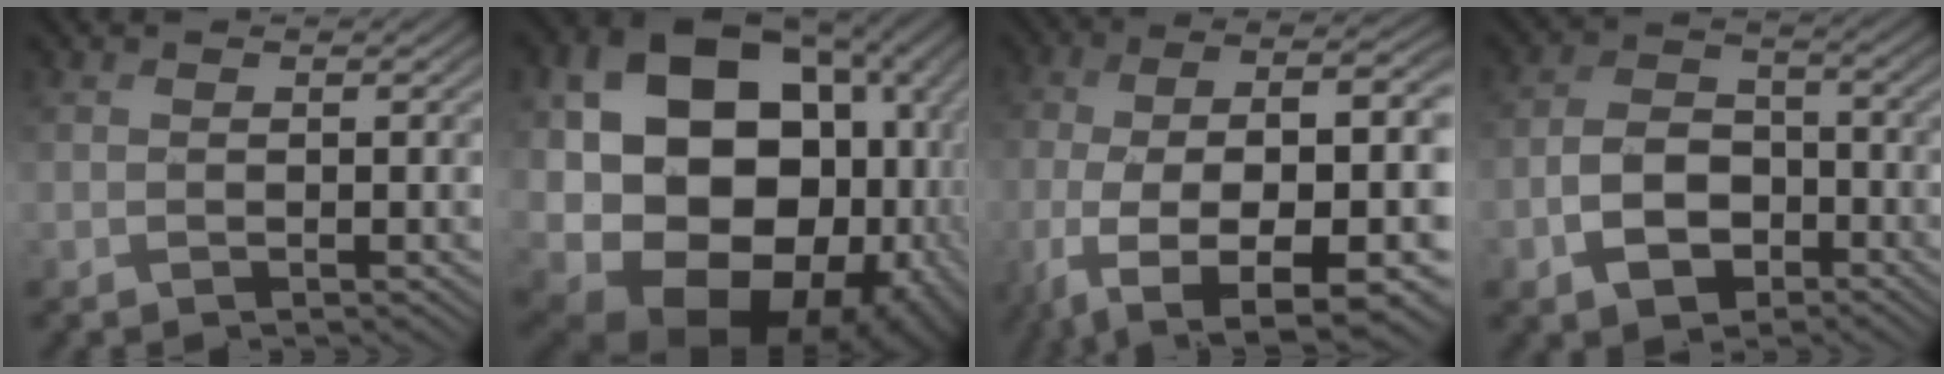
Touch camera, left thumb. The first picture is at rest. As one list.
[{"total": 24.4, "force": [-0.6, 19.1, 15.2], "torque": [-0.300, -0.036, 0.000]}, {"total": 15.7, "force": [-5.2, 5.7, 13.7], "torque": [-0.244, -0.022, -0.050]}, {"total": 6.3, "force": [-3.8, 4.1, 2.9], "torque": [-0.058, 0.000, -0.069]}]